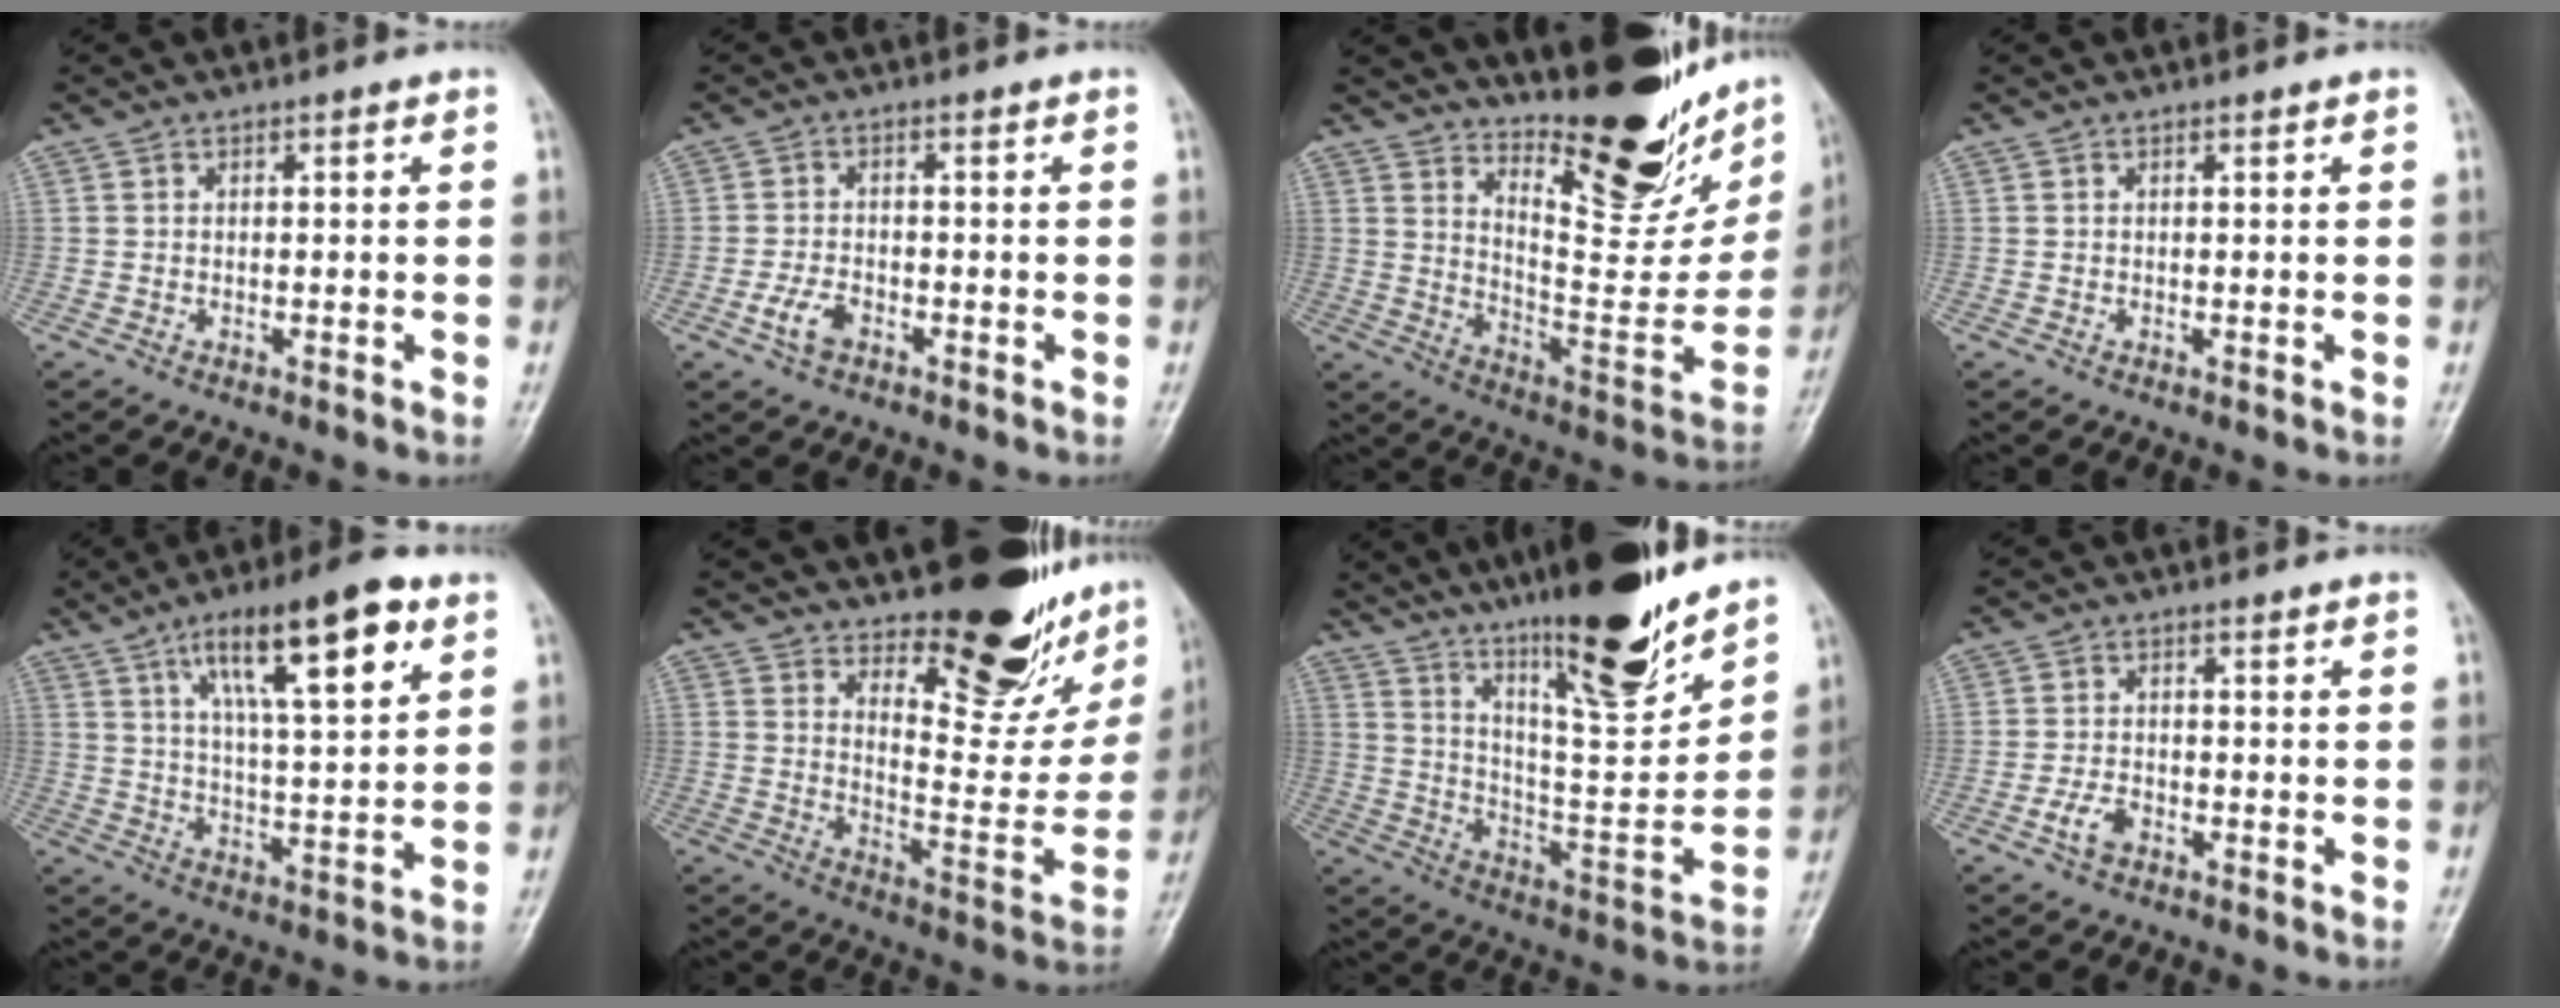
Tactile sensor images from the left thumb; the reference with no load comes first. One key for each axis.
{"total": 3.8, "fx": -1.8, "fy": 2.2, "fz": 2.4, "tx": -0.049, "ty": 0.009, "tz": -0.035}
{"total": 24.7, "fx": 18.0, "fy": 7.9, "fz": 15.0, "tx": -0.172, "ty": -0.127, "tz": 0.266}
{"total": 0.0}
{"total": 17.1, "fx": 8.3, "fy": 4.7, "fz": 14.1, "tx": -0.207, "ty": -0.025, "tz": 0.136}
{"total": 21.1, "fx": 15.8, "fy": 7.4, "fz": 11.9, "tx": -0.117, "ty": -0.131, "tz": 0.219}
{"total": 22.3, "fx": 16.2, "fy": 3.9, "fz": 14.8, "tx": -0.207, "ty": -0.088, "tz": 0.272}
{"total": 3.2, "fx": -1.6, "fy": 1.9, "fz": 2.0, "tx": -0.040, "ty": 0.008, "tz": -0.031}